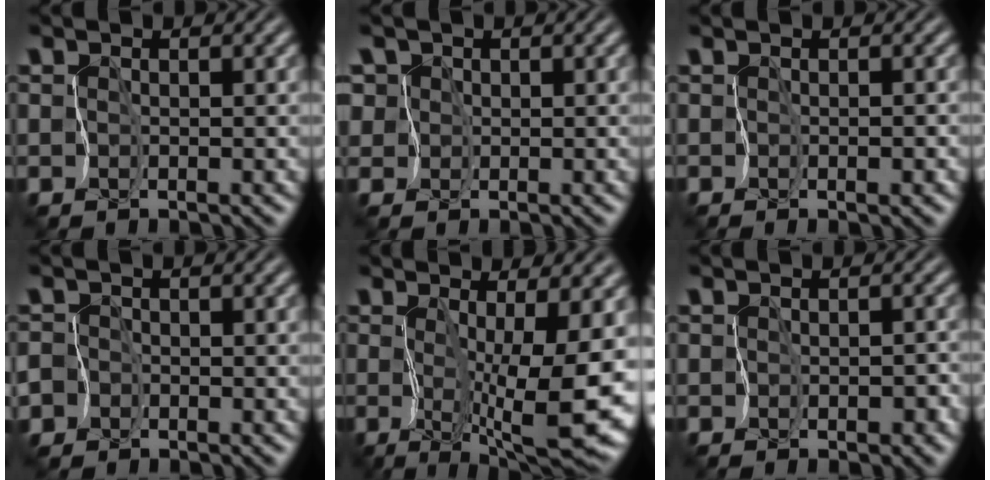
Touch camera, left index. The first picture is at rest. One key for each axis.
{"total": 4.1, "fx": 2.0, "fy": 3.3, "fz": 1.4, "tx": -0.039, "ty": 0.020, "tz": 0.020}
{"total": 0.9, "fx": -0.3, "fy": 0.5, "fz": 0.7, "tx": 0.005, "ty": 0.002, "tz": 0.005}
{"total": 2.5, "fx": -1.9, "fy": 1.7, "fz": 0.2, "tx": 0.005, "ty": -0.004, "tz": -0.035}
{"total": 10.4, "fx": -0.6, "fy": 1.8, "fz": 10.2, "tx": -0.163, "ty": -0.007, "tz": -0.004}
{"total": 1.9, "fx": -0.9, "fy": 1.3, "fz": 1.0, "tx": 0.008, "ty": 0.007, "tz": -0.006}